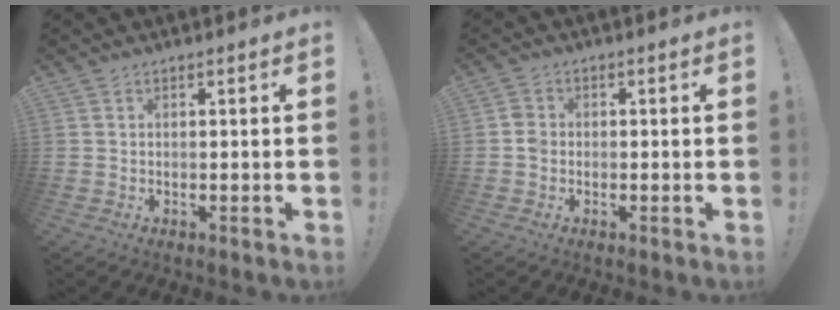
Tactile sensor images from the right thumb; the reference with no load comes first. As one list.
[{"total": 2.5, "force": [-0.8, 2.1, 1.2], "torque": [-0.013, 0.007, -0.016]}]